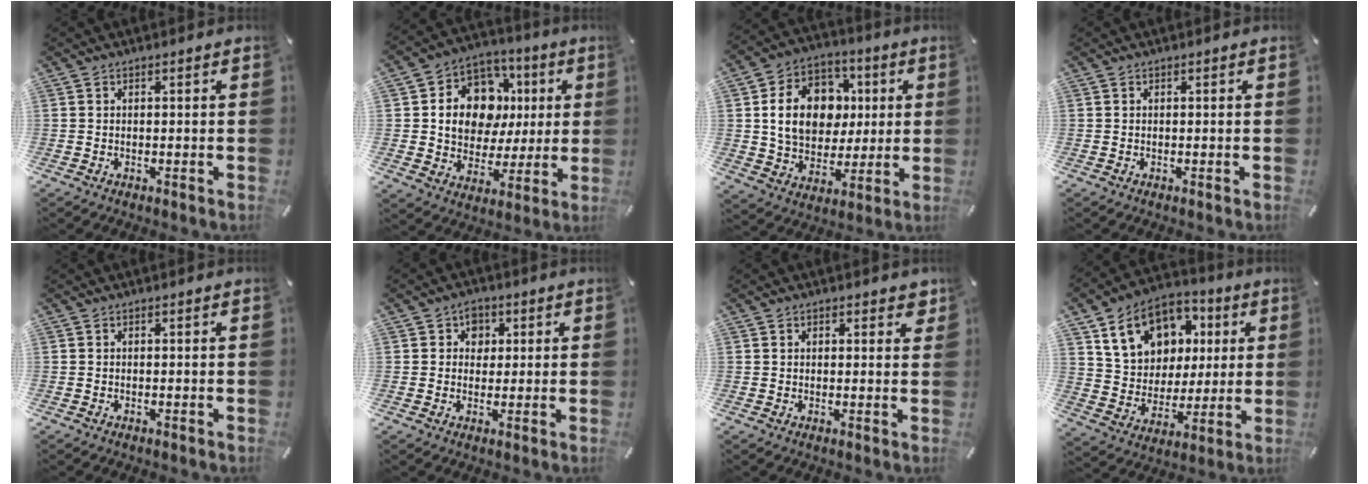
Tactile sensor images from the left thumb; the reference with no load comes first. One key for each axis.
{"total": 13.0, "fx": 1.8, "fy": 11.5, "fz": 5.8, "tx": -0.091, "ty": -0.005, "tz": 0.041}
{"total": 15.3, "fx": 2.2, "fy": 12.7, "fz": 8.3, "tx": -0.147, "ty": 0.012, "tz": 0.046}
{"total": 0.0}
{"total": 0.0}
{"total": 4.2, "fx": 1.0, "fy": 3.9, "fz": 1.3, "tx": -0.004, "ty": -0.001, "tz": 0.010}
{"total": 2.2, "fx": 1.4, "fy": 1.2, "fz": 1.2, "tx": -0.002, "ty": -0.005, "tz": 0.019}
{"total": 15.0, "fx": 5.9, "fy": 12.6, "fz": 5.7, "tx": -0.101, "ty": -0.011, "tz": 0.120}